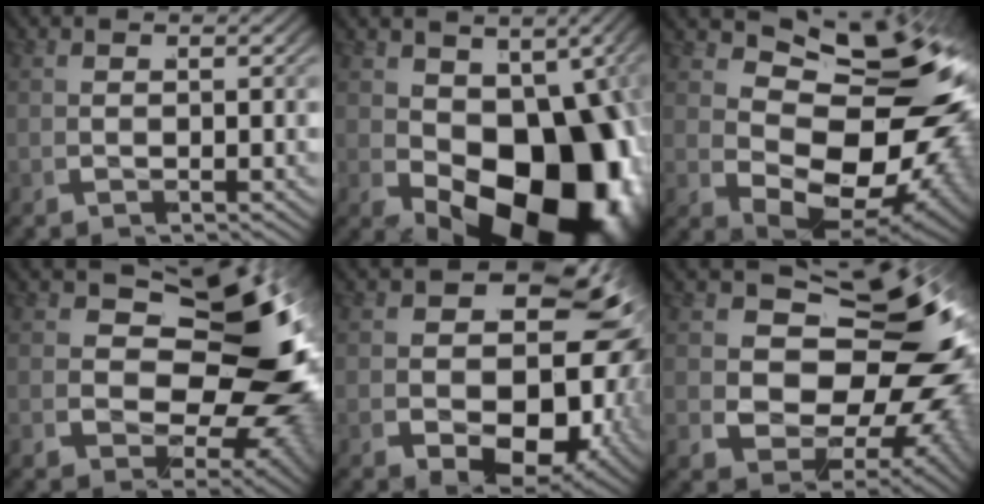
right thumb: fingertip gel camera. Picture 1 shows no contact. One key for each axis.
{"total": 17.3, "fx": -3.9, "fy": 10.5, "fz": 13.1, "tx": -0.216, "ty": -0.074, "tz": -0.027}
{"total": 19.2, "fx": 0.3, "fy": 12.0, "fz": 15.0, "tx": -0.224, "ty": -0.049, "tz": 0.022}
{"total": 16.2, "fx": 1.0, "fy": 10.6, "fz": 12.2, "tx": -0.180, "ty": -0.042, "tz": 0.028}
{"total": 17.6, "fx": 0.4, "fy": 11.7, "fz": 13.1, "tx": -0.228, "ty": -0.066, "tz": 0.027}
{"total": 20.6, "fx": 1.1, "fy": 14.3, "fz": 14.8, "tx": -0.234, "ty": -0.051, "tz": 0.024}